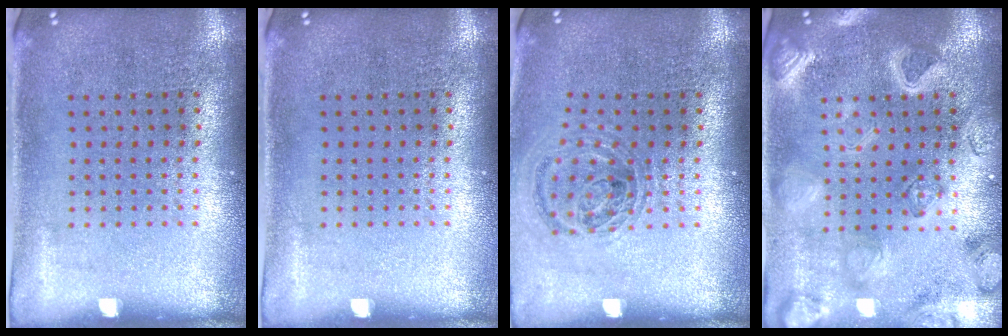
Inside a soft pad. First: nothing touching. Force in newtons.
{"total": 0.0}
{"total": 1.0, "press": 1.0, "slide": 0.2}
{"total": 3.1, "press": 3.0, "slide": 0.7}